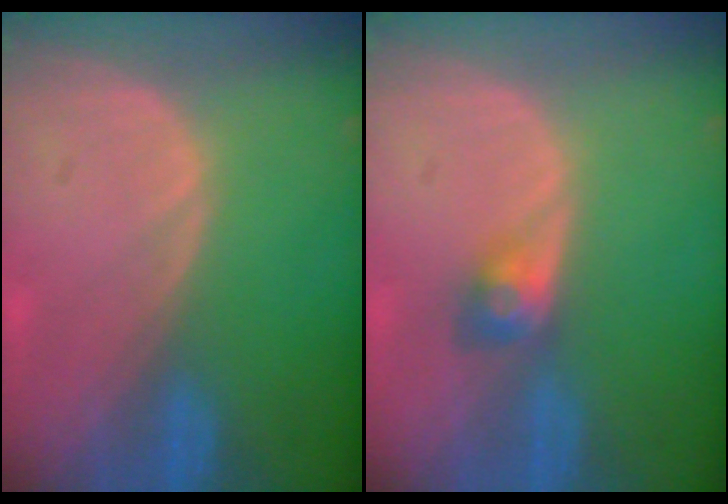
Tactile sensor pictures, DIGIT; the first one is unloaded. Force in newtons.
{"total": 3.0, "press": 2.6, "slide": 1.5}